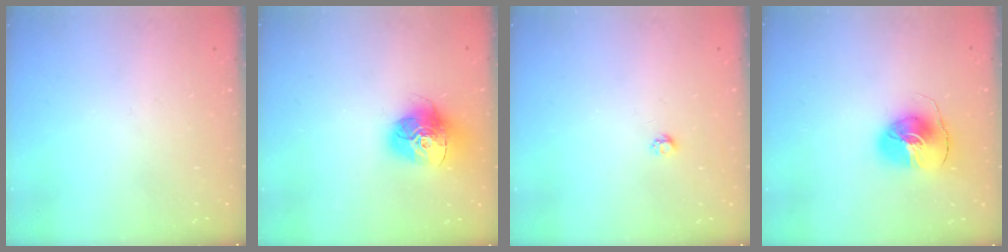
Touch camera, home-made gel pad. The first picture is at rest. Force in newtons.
{"total": 16.0, "press": 16.0, "slide": 1.5}
{"total": 2.7, "press": 2.7, "slide": 0.4}
{"total": 8.7, "press": 8.7, "slide": 1.1}